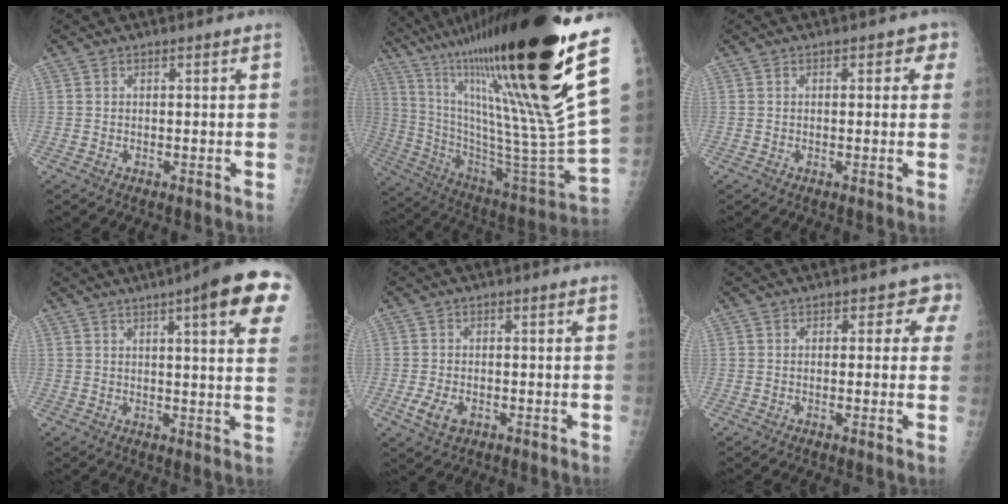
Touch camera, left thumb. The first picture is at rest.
{"total": 43.7, "force": [24.6, 7.1, 35.5], "torque": [-0.491, -0.077, 0.421]}
{"total": 2.4, "force": [0.9, 1.5, 1.6], "torque": [0.007, 0.004, 0.001]}
{"total": 14.7, "force": [7.1, 2.1, 12.7], "torque": [-0.148, -0.018, 0.081]}
{"total": 4.2, "force": [-1.5, 2.8, 2.8], "torque": [-0.049, -0.002, -0.024]}
{"total": 3.2, "force": [1.4, 2.3, 1.7], "torque": [0.018, 0.001, 0.003]}